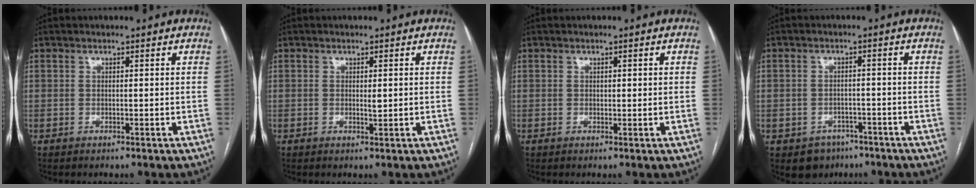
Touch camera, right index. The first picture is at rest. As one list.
[{"total": 1.0, "force": [0.2, 0.3, 0.9], "torque": [-0.016, -0.003, 0.004]}, {"total": 0.9, "force": [0.2, 0.5, 0.7], "torque": [-0.008, 0.003, 0.005]}, {"total": 5.2, "force": [-3.1, 4.1, 0.7], "torque": [-0.003, 0.011, -0.038]}]